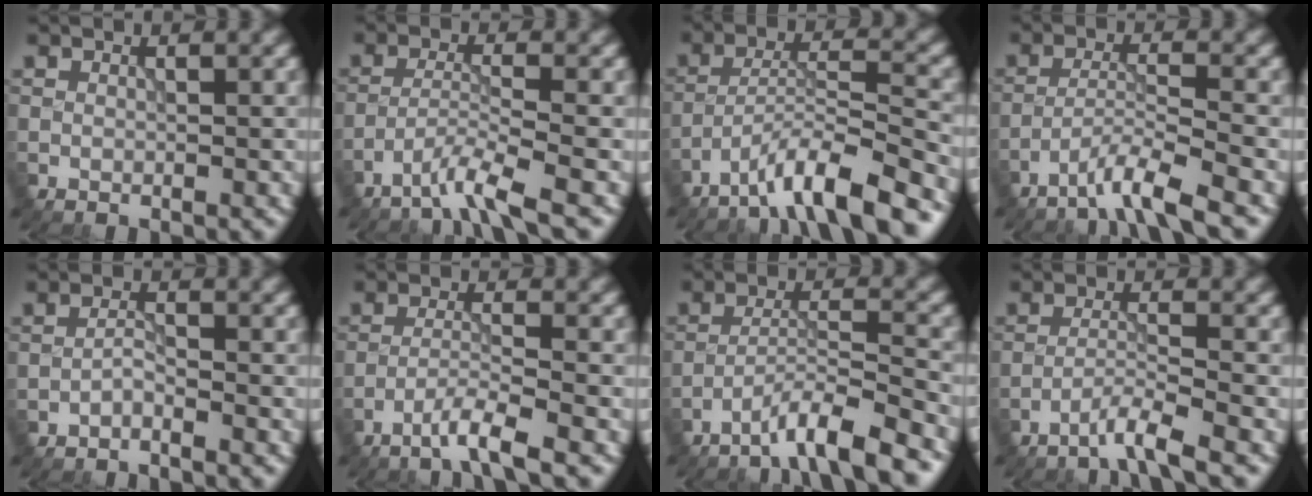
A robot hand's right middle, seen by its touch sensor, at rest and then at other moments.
{"total": 3.5, "force": [-2.6, 0.0, 2.4], "torque": [-0.041, 0.003, -0.067]}
{"total": 8.1, "force": [-5.9, 1.3, 5.4], "torque": [-0.087, 0.007, -0.105]}
{"total": 4.4, "force": [-3.4, 0.2, 2.8], "torque": [-0.043, 0.007, -0.075]}
{"total": 1.1, "force": [-0.9, 0.1, 0.6], "torque": [-0.010, 0.005, -0.021]}
{"total": 3.4, "force": [-2.4, 0.1, 2.5], "torque": [-0.042, 0.003, -0.059]}
{"total": 6.2, "force": [-4.8, 0.6, 4.0], "torque": [-0.058, 0.009, -0.089]}
{"total": 3.0, "force": [-2.3, 0.0, 1.9], "torque": [-0.028, 0.004, -0.057]}